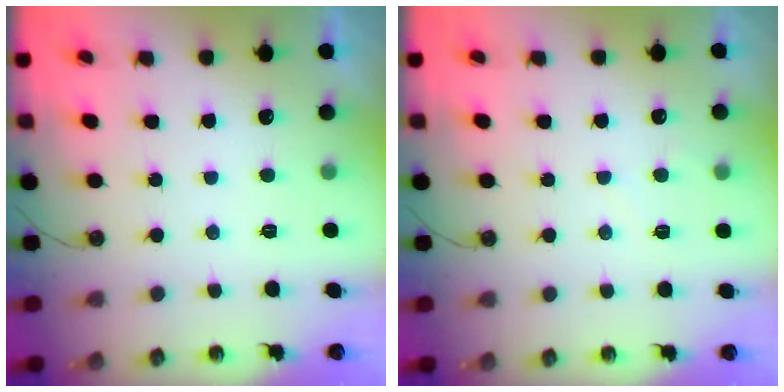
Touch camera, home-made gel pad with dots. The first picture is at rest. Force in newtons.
{"total": 2.9, "press": 2.9, "slide": 0.3}